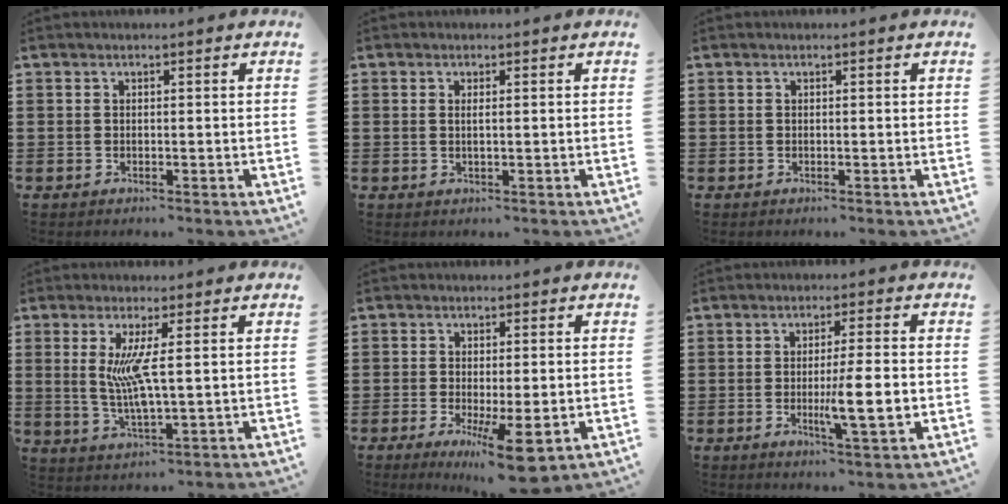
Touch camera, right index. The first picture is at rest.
{"total": 1.0, "force": [0.1, 0.0, 1.0], "torque": [-0.020, -0.002, 0.001]}
{"total": 0.0}
{"total": 6.6, "force": [1.1, 0.6, 6.5], "torque": [-0.147, -0.017, 0.011]}
{"total": 7.2, "force": [-3.1, 1.5, 6.3], "torque": [-0.113, -0.011, -0.049]}
{"total": 7.5, "force": [-1.3, 0.7, 7.3], "torque": [-0.120, -0.009, -0.021]}